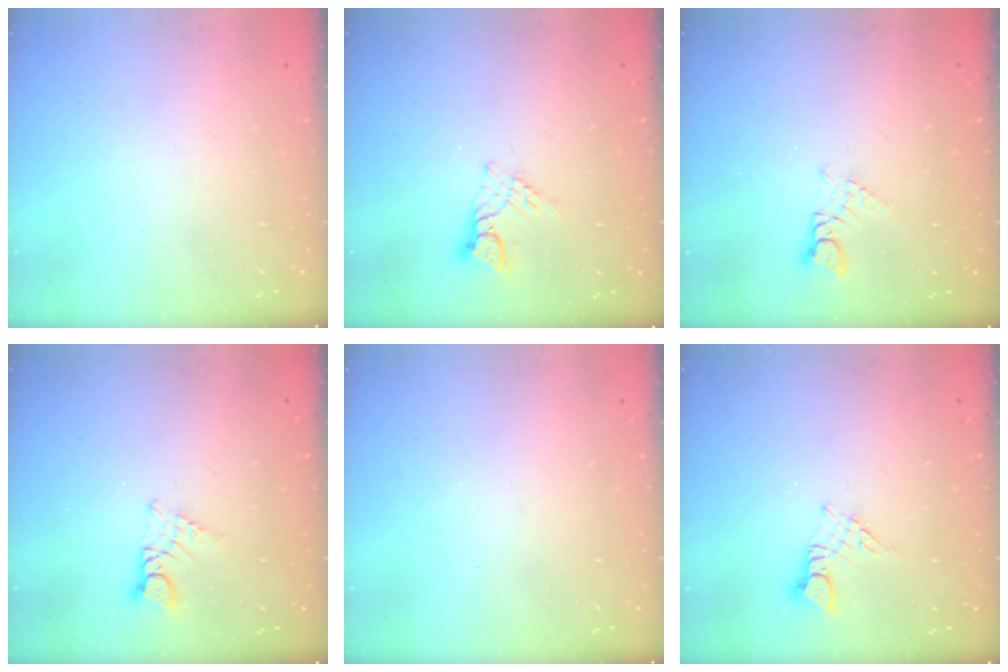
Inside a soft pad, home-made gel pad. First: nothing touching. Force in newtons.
{"total": 5.5, "press": 5.5, "slide": 0.3}
{"total": 1.6, "press": 1.6, "slide": 0.2}
{"total": 3.5, "press": 3.5, "slide": 0.3}
{"total": 0.0}
{"total": 2.9, "press": 2.9, "slide": 0.3}